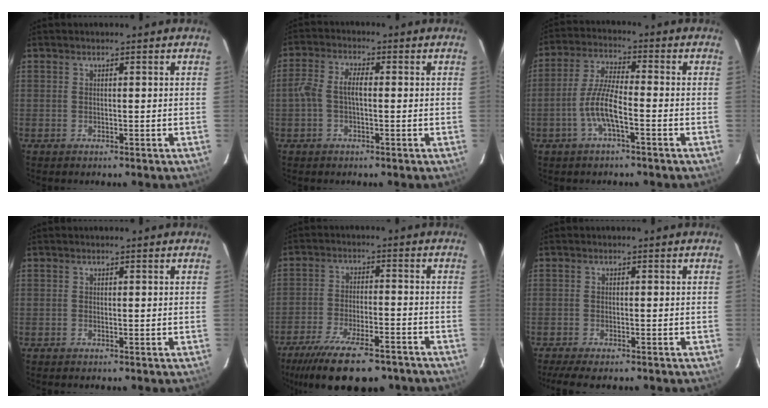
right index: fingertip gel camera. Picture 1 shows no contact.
{"total": 4.4, "force": [-0.5, 1.9, 3.9], "torque": [-0.083, 0.013, -0.013]}
{"total": 7.2, "force": [-2.9, 1.2, 6.4], "torque": [-0.138, 0.005, -0.058]}
{"total": 0.0}
{"total": 18.6, "force": [-14.4, 5.4, 10.5], "torque": [-0.210, -0.041, -0.219]}
{"total": 5.7, "force": [-4.6, 1.2, 3.2], "torque": [-0.075, -0.022, -0.078]}